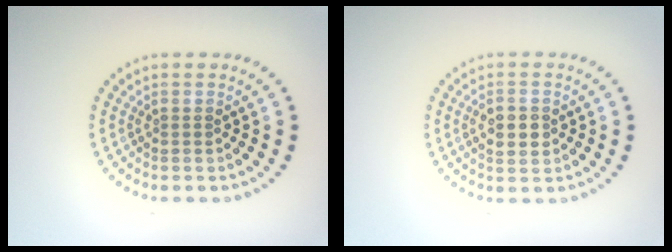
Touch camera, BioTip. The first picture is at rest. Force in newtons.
{"total": 2.7, "press": 2.7, "slide": 0.1}